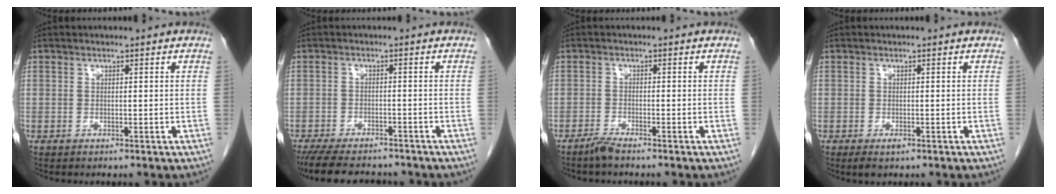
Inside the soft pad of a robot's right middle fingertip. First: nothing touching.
{"total": 11.1, "force": [-9.7, 2.8, 4.6], "torque": [-0.084, -0.013, -0.141]}
{"total": 2.0, "force": [-1.8, -0.1, 0.9], "torque": [-0.024, -0.004, -0.037]}
{"total": 1.7, "force": [-0.9, 0.6, 1.2], "torque": [-0.021, -0.002, -0.010]}